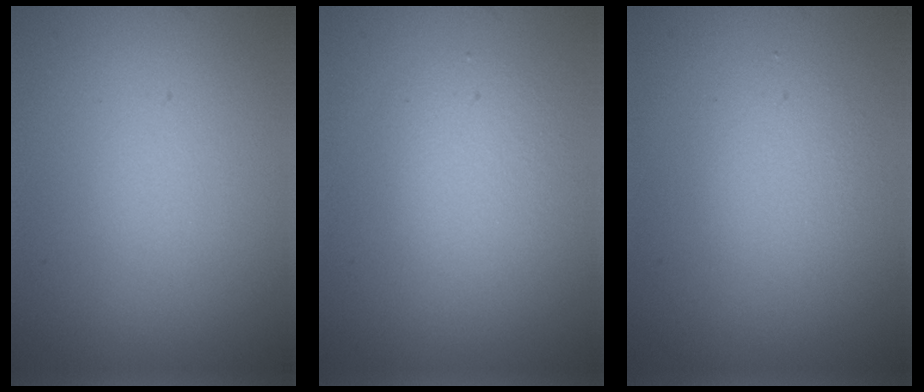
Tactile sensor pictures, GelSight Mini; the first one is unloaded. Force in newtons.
{"total": 2.6, "press": 2.6, "slide": 0.2}
{"total": 1.9, "press": 1.9, "slide": 0.1}